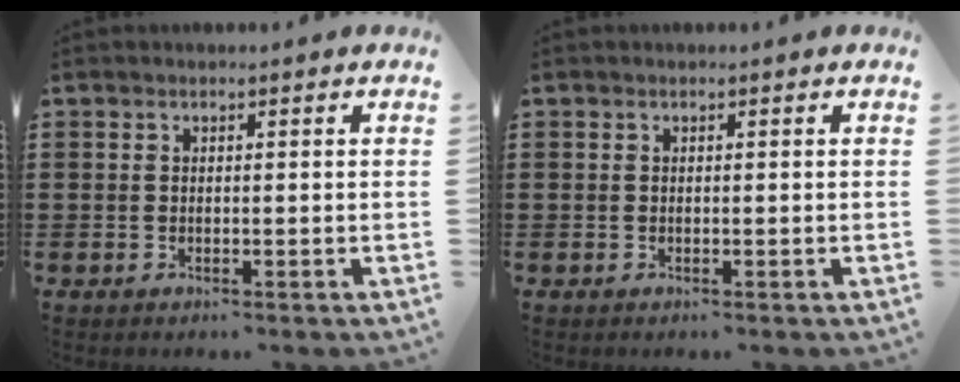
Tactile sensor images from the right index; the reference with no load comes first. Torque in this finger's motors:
{"motor_torque": [0.00, 0.00, 0.00, 0.00]}